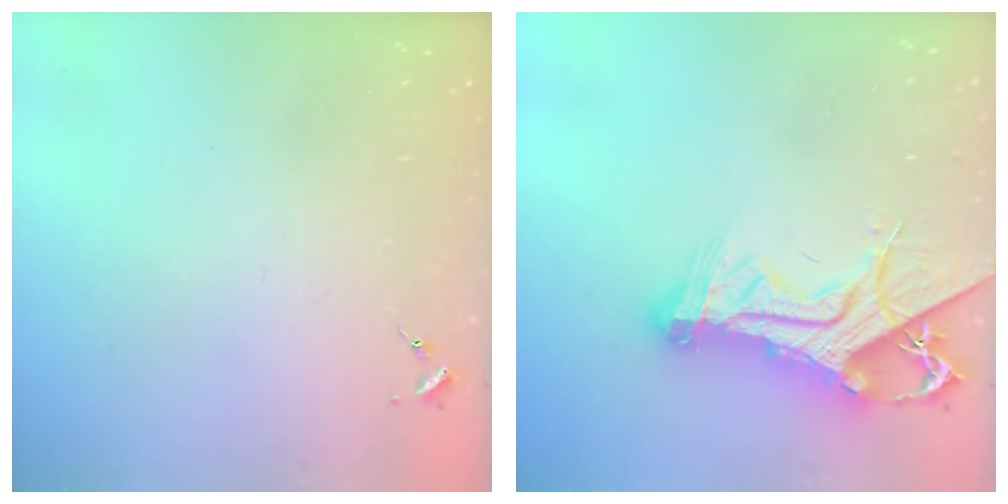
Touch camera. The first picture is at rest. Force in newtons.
{"total": 18.1, "press": 18.0, "slide": 1.9}